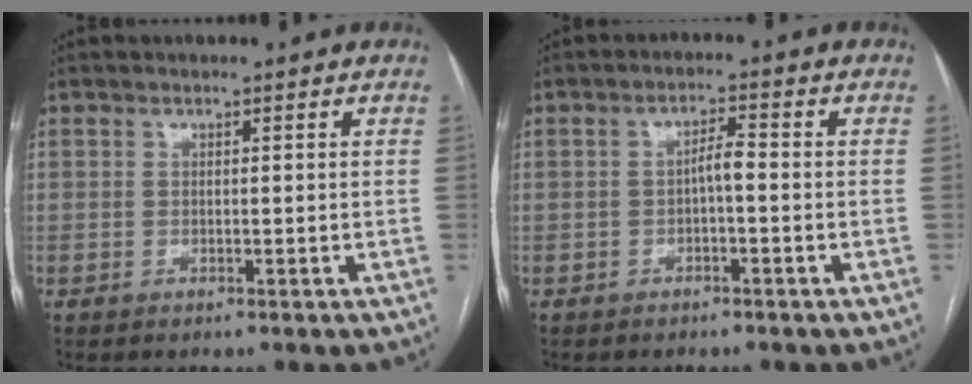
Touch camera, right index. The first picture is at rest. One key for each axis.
{"total": 2.6, "fx": -0.6, "fy": 0.5, "fz": 2.5, "tx": -0.040, "ty": 0.007, "tz": -0.010}